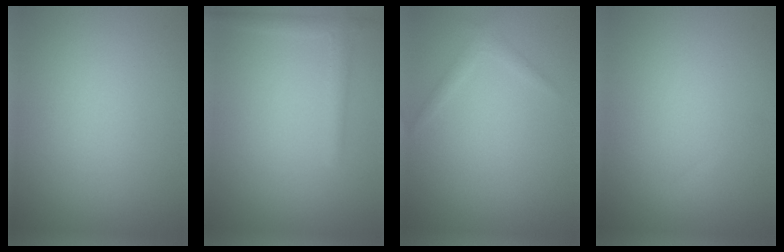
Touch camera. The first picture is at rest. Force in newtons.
{"total": 1.9, "press": 1.8, "slide": 0.2}
{"total": 1.1, "press": 1.1, "slide": 0.1}
{"total": 0.6, "press": 0.6, "slide": 0.1}